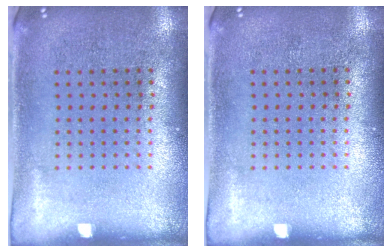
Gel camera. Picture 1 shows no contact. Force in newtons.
{"total": 0.0}